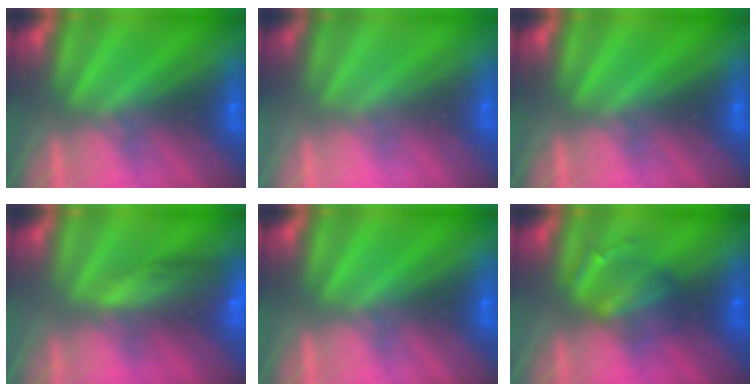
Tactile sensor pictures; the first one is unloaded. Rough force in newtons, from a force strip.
{"total": 3.1}
{"total": 0.0}
{"total": 7.3}
{"total": 0.0}
{"total": 2.4}